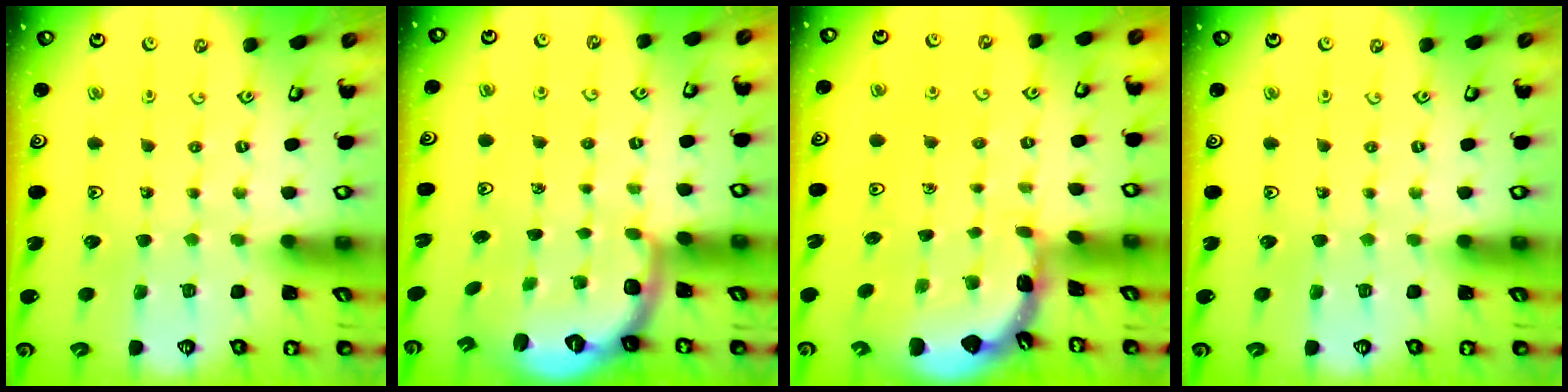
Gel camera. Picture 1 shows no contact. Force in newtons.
{"total": 2.7, "press": 1.7, "slide": 2.1}
{"total": 1.6, "press": 1.6, "slide": 0.1}
{"total": 0.0}